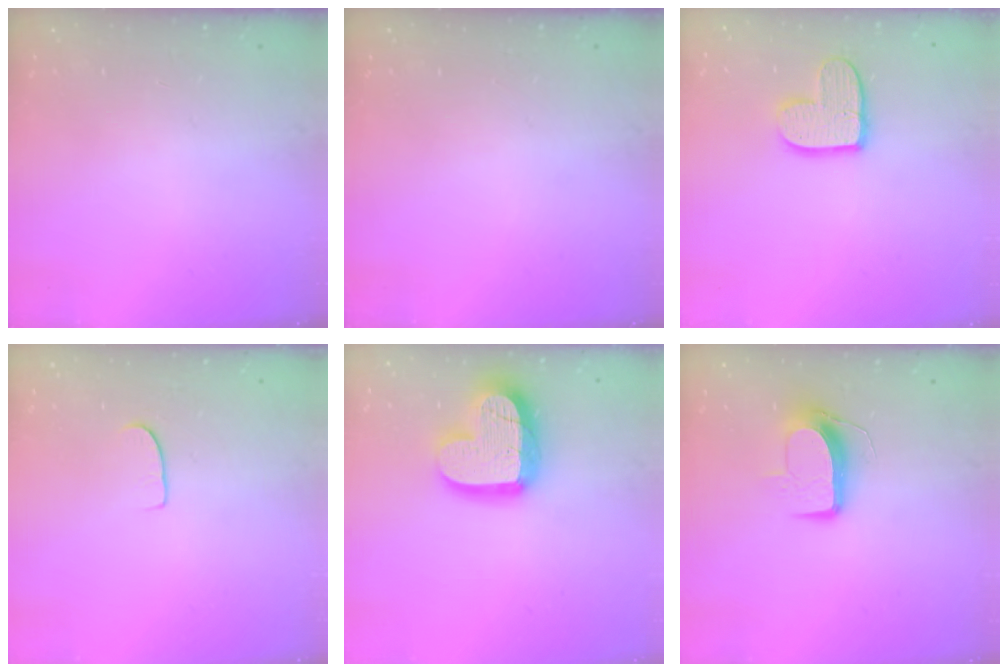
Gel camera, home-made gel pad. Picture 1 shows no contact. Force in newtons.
{"total": 0.0}
{"total": 11.0, "press": 10.9, "slide": 0.9}
{"total": 5.3, "press": 5.3, "slide": 0.5}
{"total": 19.2, "press": 19.1, "slide": 1.8}
{"total": 9.9, "press": 9.9, "slide": 0.3}